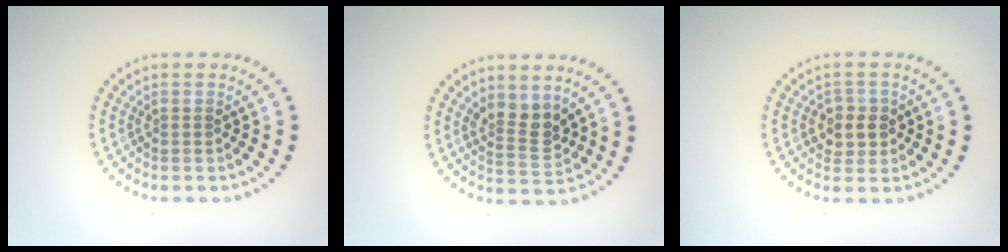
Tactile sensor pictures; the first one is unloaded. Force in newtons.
{"total": 2.8, "press": 2.5, "slide": 1.3}
{"total": 2.4, "press": 2.3, "slide": 0.8}